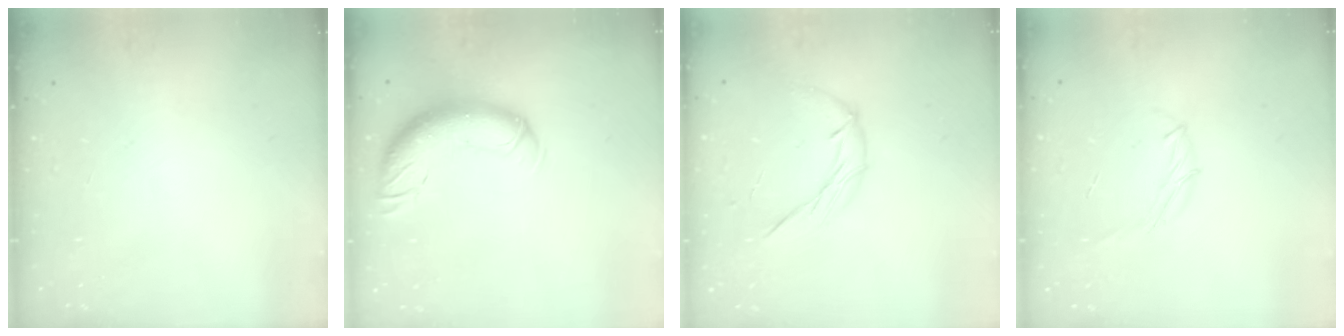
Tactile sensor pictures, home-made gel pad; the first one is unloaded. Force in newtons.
{"total": 13.1, "press": 12.8, "slide": 2.9}
{"total": 6.8, "press": 6.8, "slide": 0.7}
{"total": 6.0, "press": 5.9, "slide": 1.1}